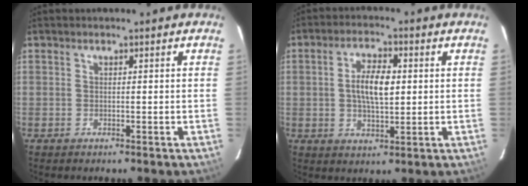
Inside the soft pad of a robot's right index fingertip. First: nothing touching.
{"total": 7.5, "force": [0.7, 3.2, 6.7], "torque": [-0.125, 0.008, 0.015]}